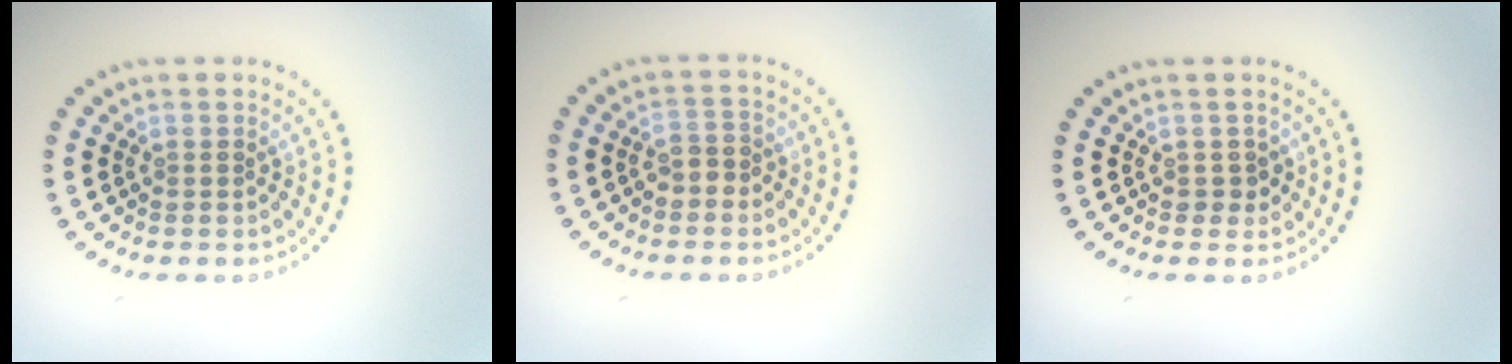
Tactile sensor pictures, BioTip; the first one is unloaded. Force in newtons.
{"total": 1.7, "press": 1.6, "slide": 0.6}
{"total": 1.1, "press": 1.0, "slide": 0.5}